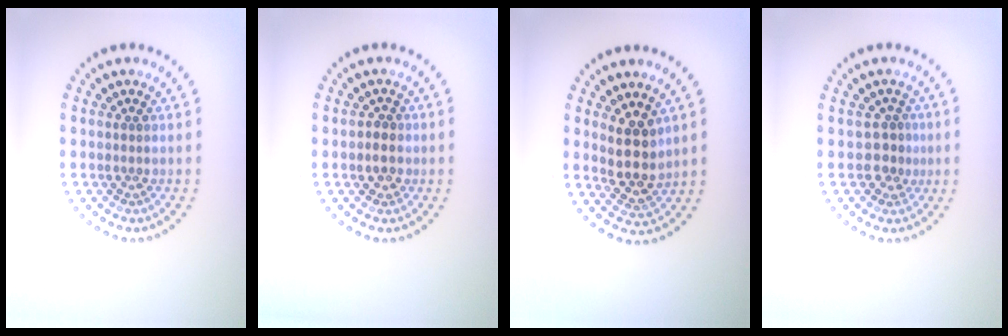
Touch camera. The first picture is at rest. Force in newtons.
{"total": 1.3, "press": 1.2, "slide": 0.5}
{"total": 3.4, "press": 3.0, "slide": 1.7}
{"total": 1.9, "press": 1.6, "slide": 1.1}